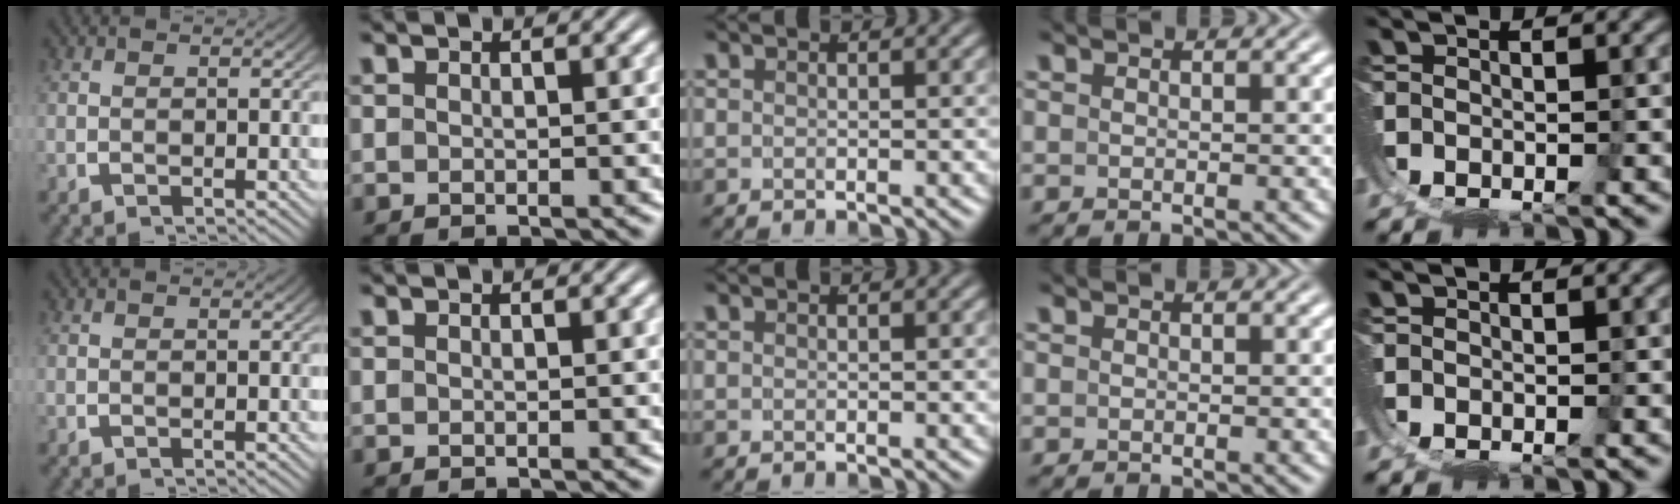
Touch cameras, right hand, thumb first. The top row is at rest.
{}